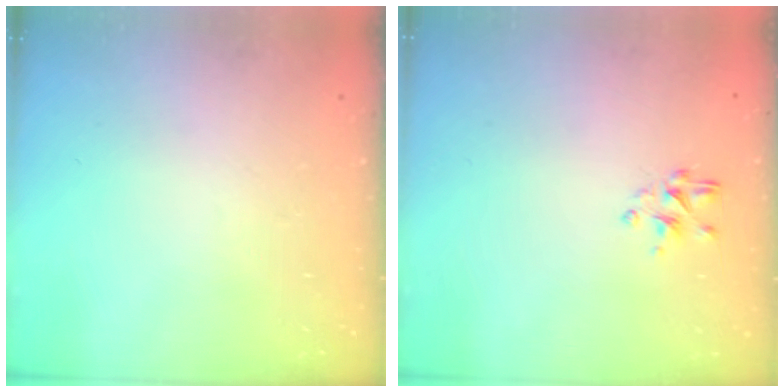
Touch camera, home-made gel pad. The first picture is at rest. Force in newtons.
{"total": 2.1, "press": 1.9, "slide": 0.9}